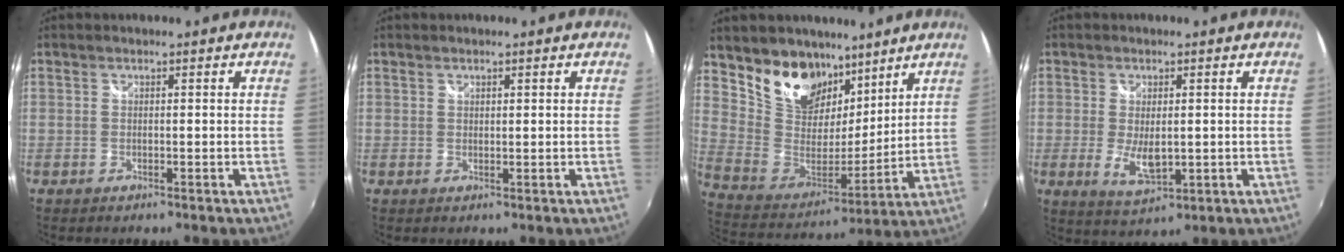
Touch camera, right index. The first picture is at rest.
{"total": 0.6, "force": [0.5, 0.3, 0.2], "torque": [-0.001, 0.000, 0.009]}
{"total": 17.3, "force": [11.3, 11.2, 6.8], "torque": [-0.163, 0.010, 0.218]}
{"total": 5.8, "force": [-0.5, 2.7, 5.1], "torque": [-0.094, -0.014, -0.004]}